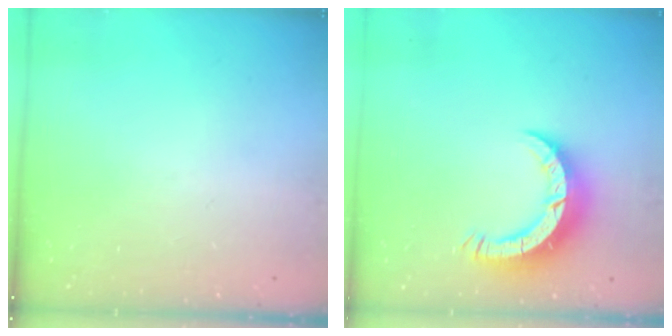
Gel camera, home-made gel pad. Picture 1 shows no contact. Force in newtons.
{"total": 8.0, "press": 7.9, "slide": 0.7}